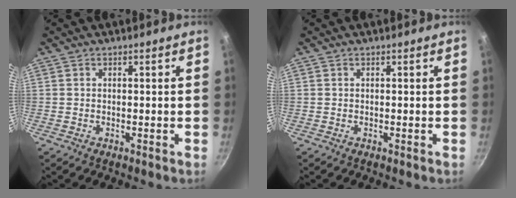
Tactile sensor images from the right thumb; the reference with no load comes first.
{"total": 0.0}